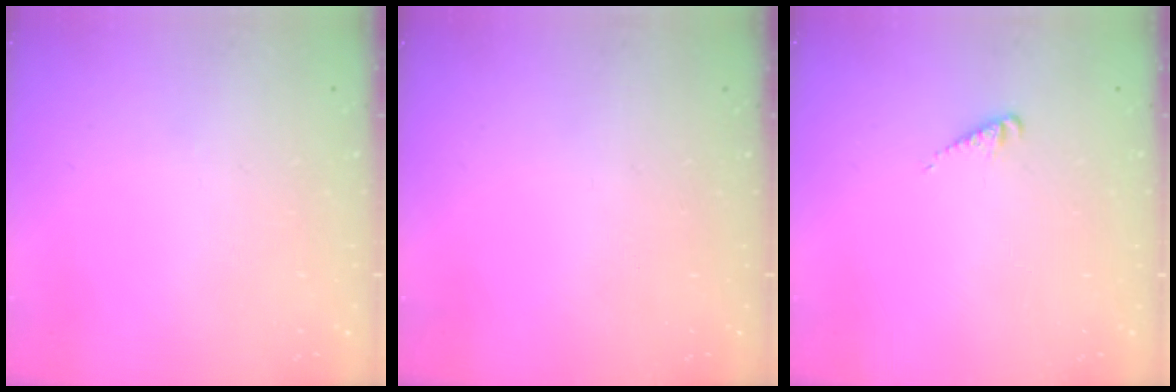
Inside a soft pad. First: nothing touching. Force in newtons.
{"total": 0.0}
{"total": 2.4, "press": 2.4, "slide": 0.3}